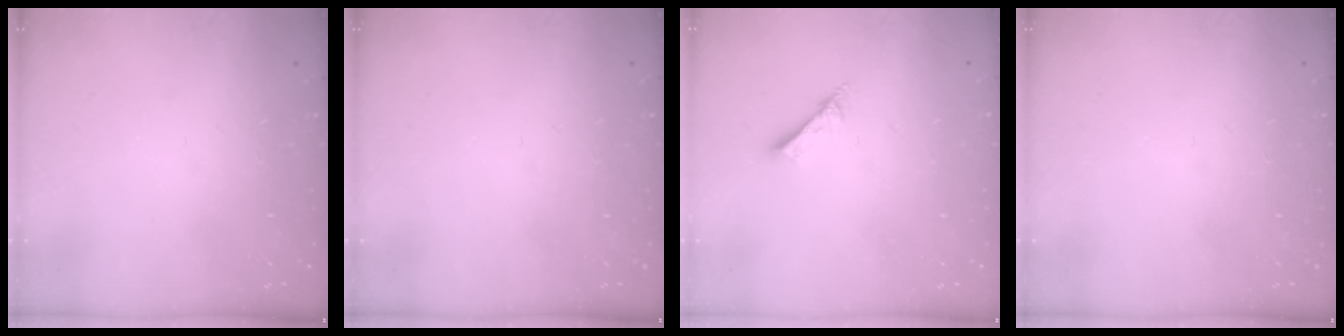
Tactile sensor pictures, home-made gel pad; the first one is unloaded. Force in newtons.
{"total": 0.0}
{"total": 2.8, "press": 2.7, "slide": 0.4}
{"total": 0.0}